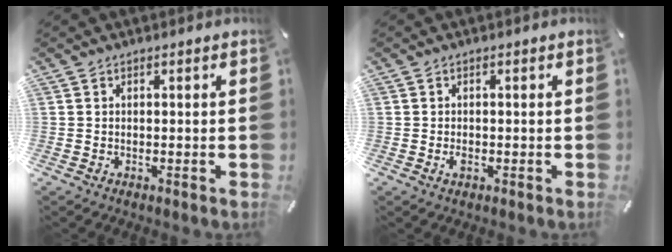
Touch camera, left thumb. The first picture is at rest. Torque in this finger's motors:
{"motor_torque": [-0.01, 0.01, 0.06, 0.08, 0.00]}